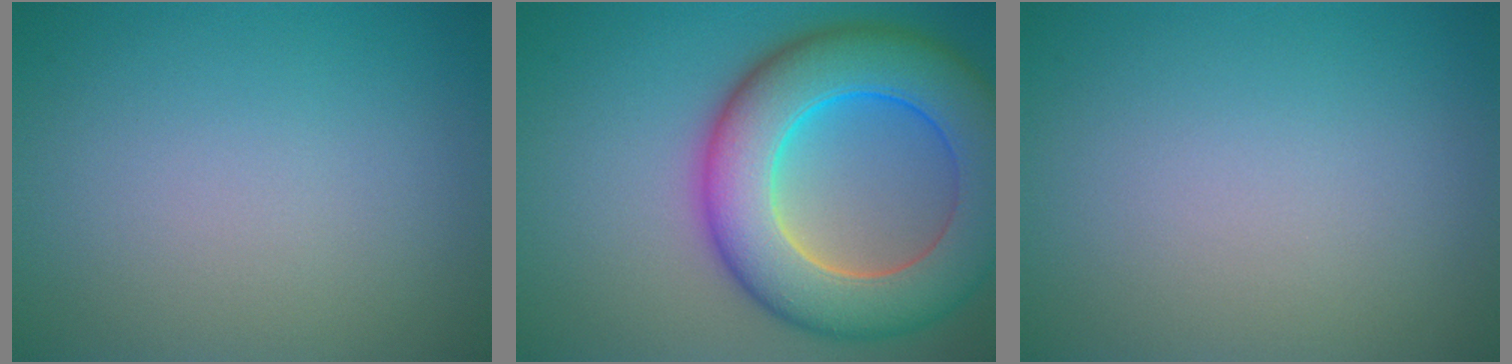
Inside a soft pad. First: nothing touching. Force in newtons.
{"total": 11.6, "press": 11.6, "slide": 0.5}
{"total": 0.0}